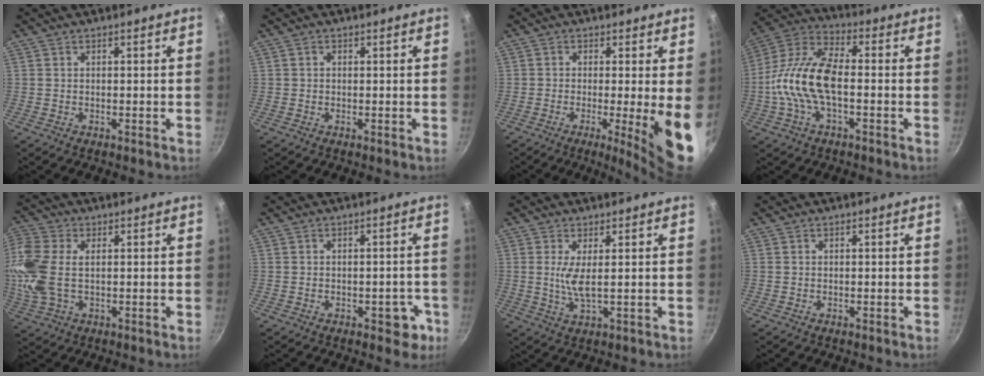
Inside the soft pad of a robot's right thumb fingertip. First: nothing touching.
{"total": 0.5, "force": [0.1, 0.5, 0.1], "torque": [-0.001, 0.004, 0.001]}
{"total": 9.2, "force": [-1.2, 0.9, 9.1], "torque": [-0.121, -0.018, -0.018]}
{"total": 14.9, "force": [-2.1, 7.0, 13.1], "torque": [-0.252, 0.038, -0.058]}
{"total": 11.2, "force": [1.0, 6.5, 9.1], "torque": [-0.206, 0.007, 0.017]}
{"total": 4.5, "force": [-1.9, 2.8, 2.9], "torque": [-0.004, 0.023, -0.016]}
{"total": 4.4, "force": [0.8, 0.9, 4.2], "torque": [-0.097, -0.010, 0.017]}
{"total": 0.0}